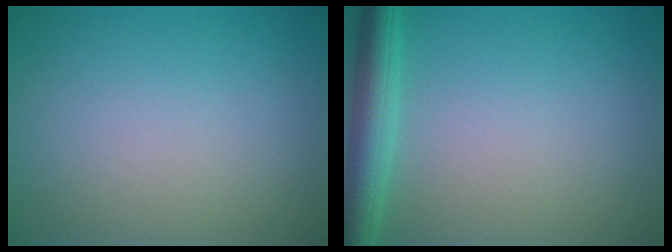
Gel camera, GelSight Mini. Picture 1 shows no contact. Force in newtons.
{"total": 4.0, "press": 4.0, "slide": 0.2}